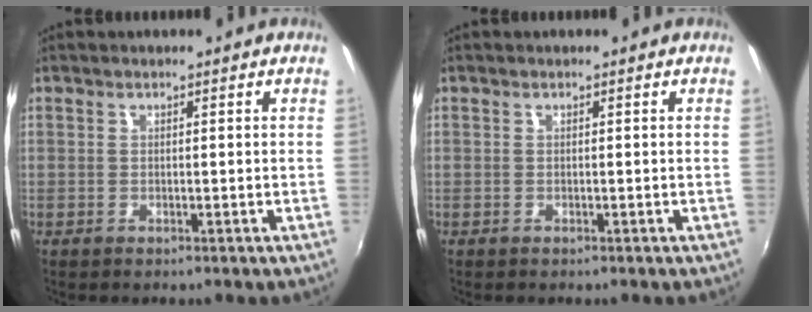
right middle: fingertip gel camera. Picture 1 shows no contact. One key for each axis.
{"total": 0.0}